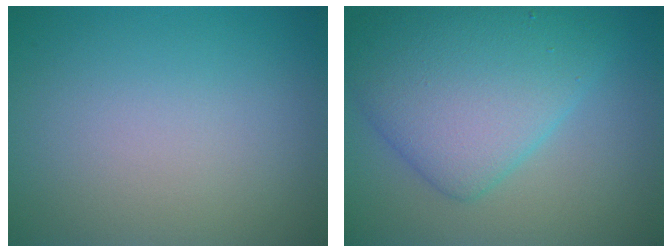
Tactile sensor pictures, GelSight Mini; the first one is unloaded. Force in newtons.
{"total": 7.5, "press": 7.5, "slide": 0.2}